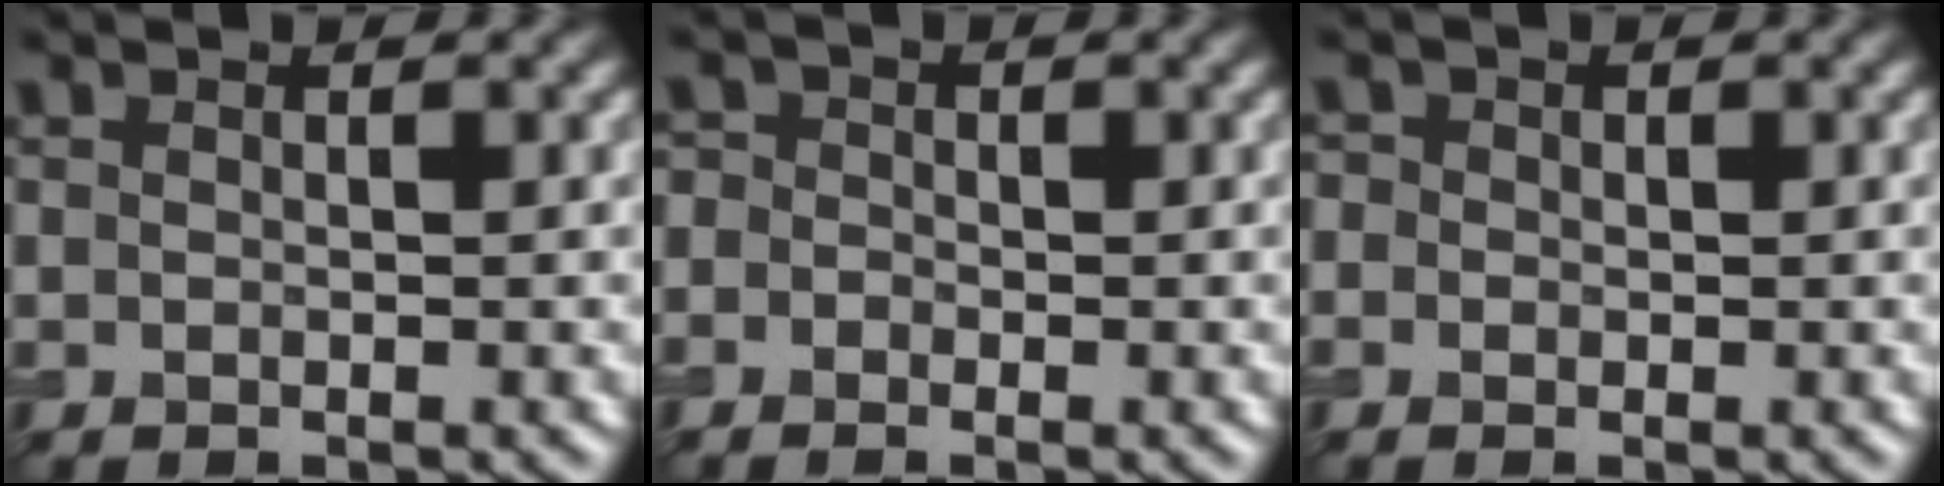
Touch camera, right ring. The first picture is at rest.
{"total": 1.6, "force": [-0.4, 1.5, 0.5], "torque": [0.002, 0.008, -0.025]}
{"total": 1.4, "force": [0.2, 1.3, 0.5], "torque": [-0.006, 0.003, -0.012]}